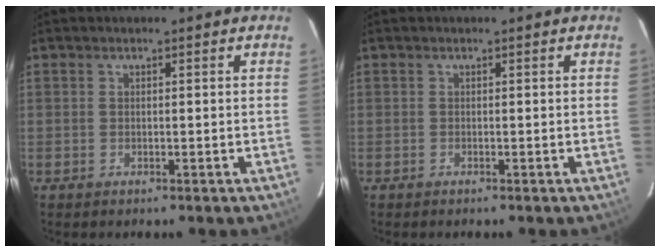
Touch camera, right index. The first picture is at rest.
{"total": 0.0}